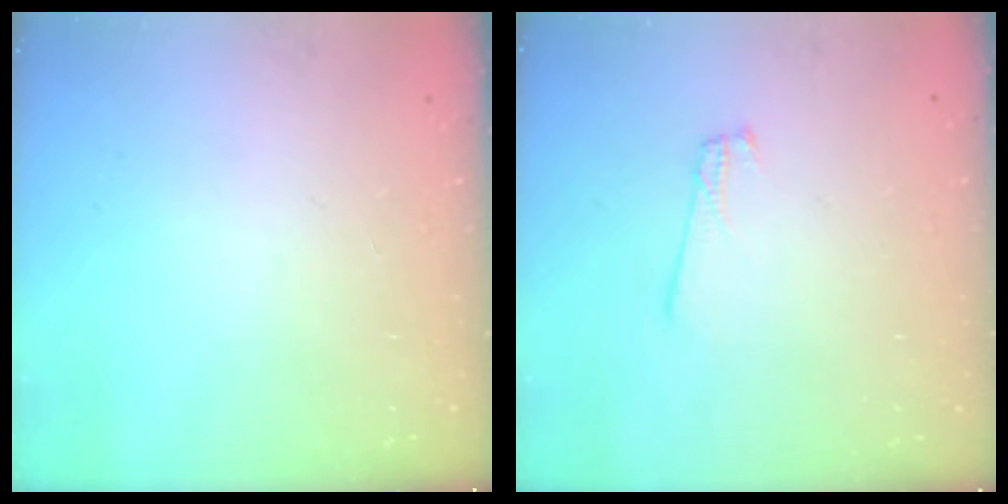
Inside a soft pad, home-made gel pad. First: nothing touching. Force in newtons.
{"total": 1.3, "press": 1.3, "slide": 0.1}